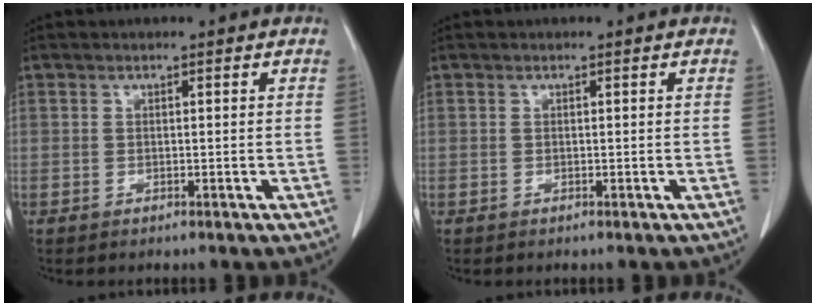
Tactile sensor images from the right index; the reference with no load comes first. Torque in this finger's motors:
{"motor_torque": [0.00, 0.00, 0.00, 0.00]}